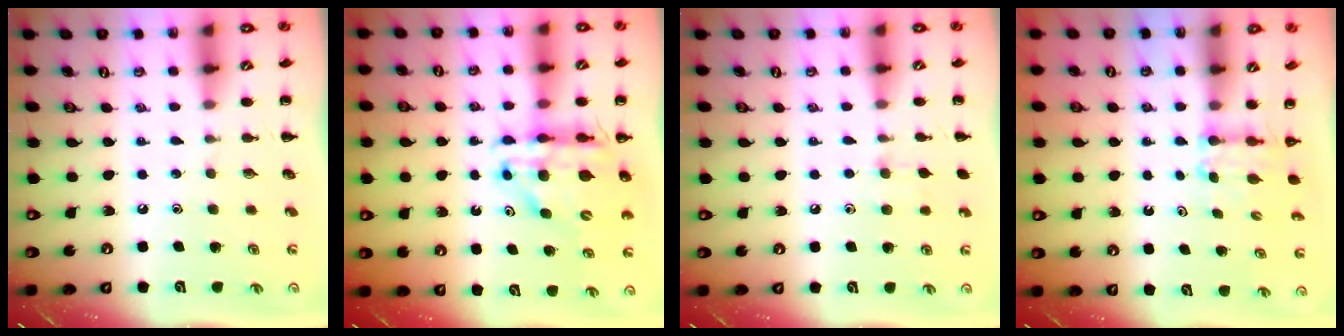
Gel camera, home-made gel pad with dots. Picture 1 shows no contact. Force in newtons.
{"total": 12.3, "press": 11.7, "slide": 3.7}
{"total": 5.9, "press": 5.5, "slide": 2.0}
{"total": 2.7, "press": 2.5, "slide": 1.1}